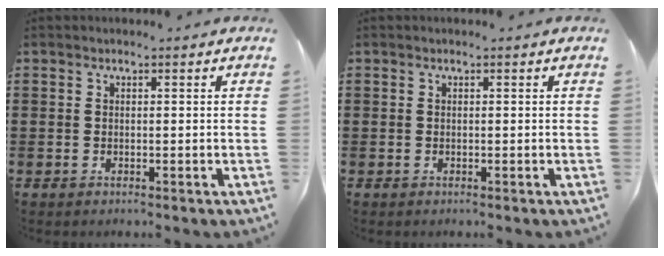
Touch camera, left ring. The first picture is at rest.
{"total": 0.0}